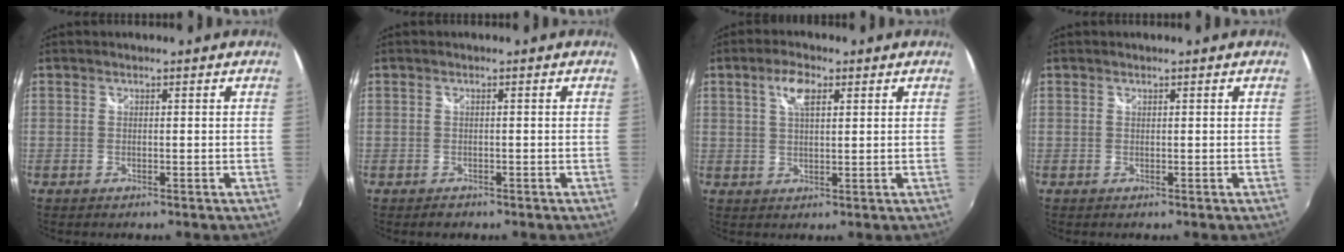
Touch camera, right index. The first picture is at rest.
{"total": 1.3, "force": [-0.9, 1.0, 0.3], "torque": [-0.006, 0.000, -0.011]}
{"total": 4.8, "force": [2.1, 1.9, 3.9], "torque": [-0.070, 0.009, 0.038]}
{"total": 0.0}